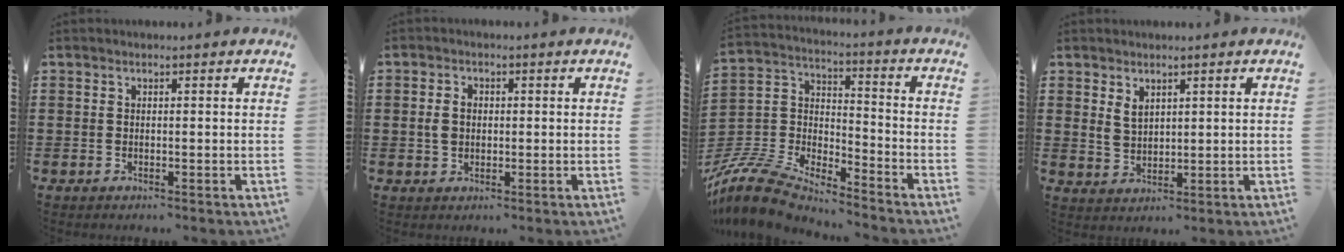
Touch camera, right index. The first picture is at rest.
{"total": 2.7, "force": [0.2, 1.9, 1.9], "torque": [-0.040, 0.007, 0.003]}
{"total": 8.4, "force": [-8.0, 1.7, 2.2], "torque": [-0.081, -0.009, -0.167]}
{"total": 2.8, "force": [1.7, 1.8, 1.4], "torque": [-0.034, 0.006, 0.032]}